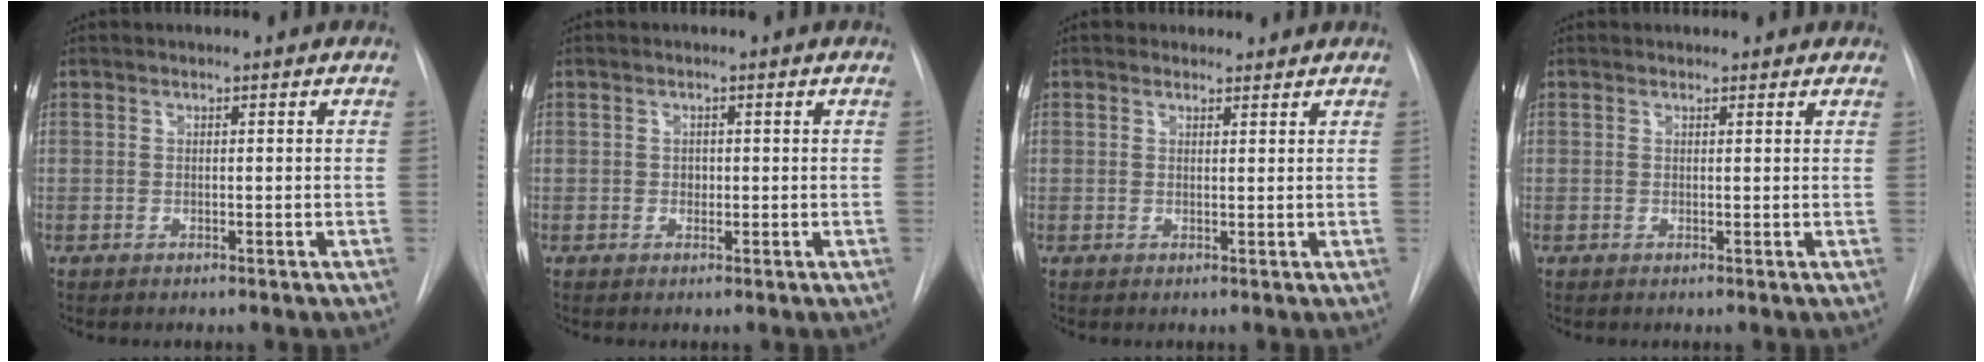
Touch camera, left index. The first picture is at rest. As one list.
[{"total": 0.9, "force": [-0.1, 0.7, 0.4], "torque": [-0.005, 0.004, 0.001]}, {"total": 1.6, "force": [1.3, 0.8, -0.1], "torque": [0.002, 0.005, 0.014]}, {"total": 1.7, "force": [1.5, 0.8, 0.1], "torque": [-0.002, 0.005, 0.010]}]